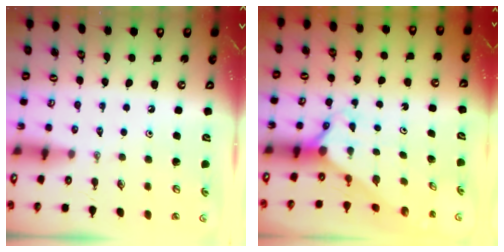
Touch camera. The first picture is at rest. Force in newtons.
{"total": 2.1, "press": 2.1, "slide": 0.2}